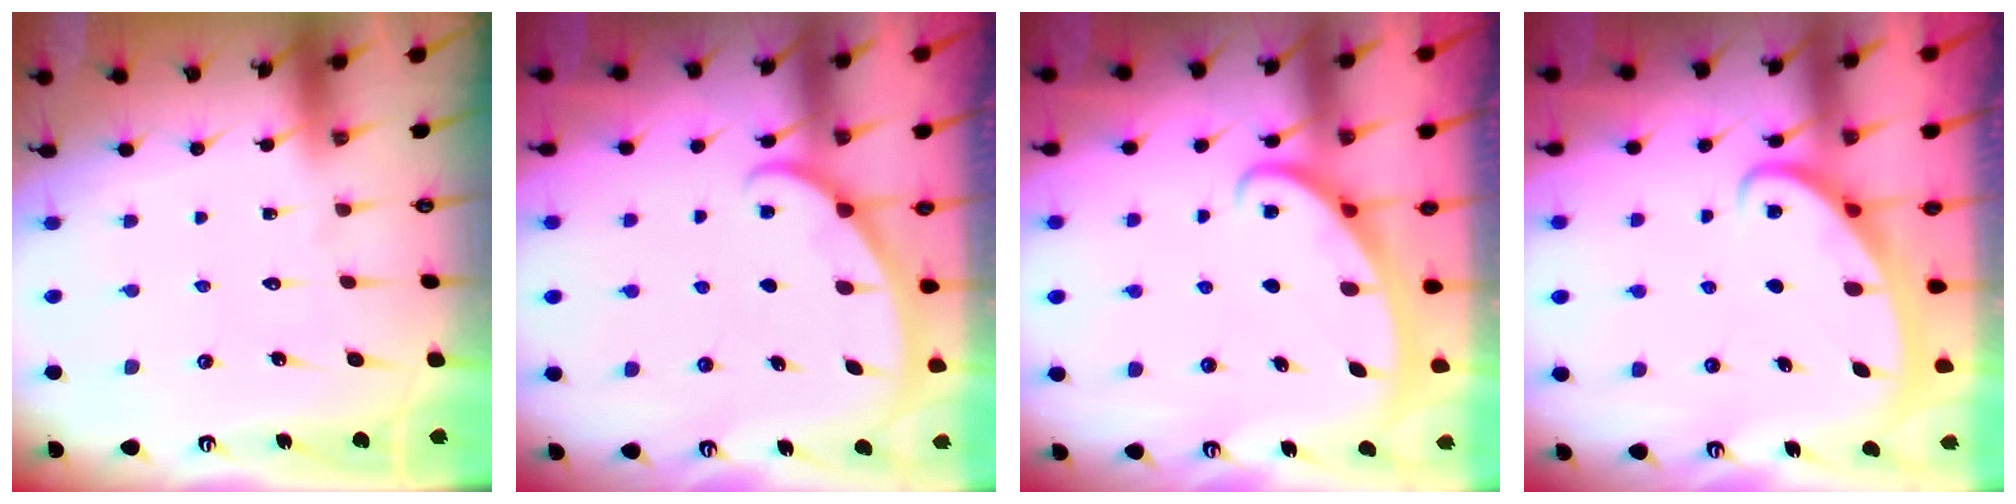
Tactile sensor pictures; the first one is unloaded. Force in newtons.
{"total": 1.2, "press": 1.2, "slide": 0.2}
{"total": 2.7, "press": 2.7, "slide": 0.4}
{"total": 2.6, "press": 2.6, "slide": 0.3}